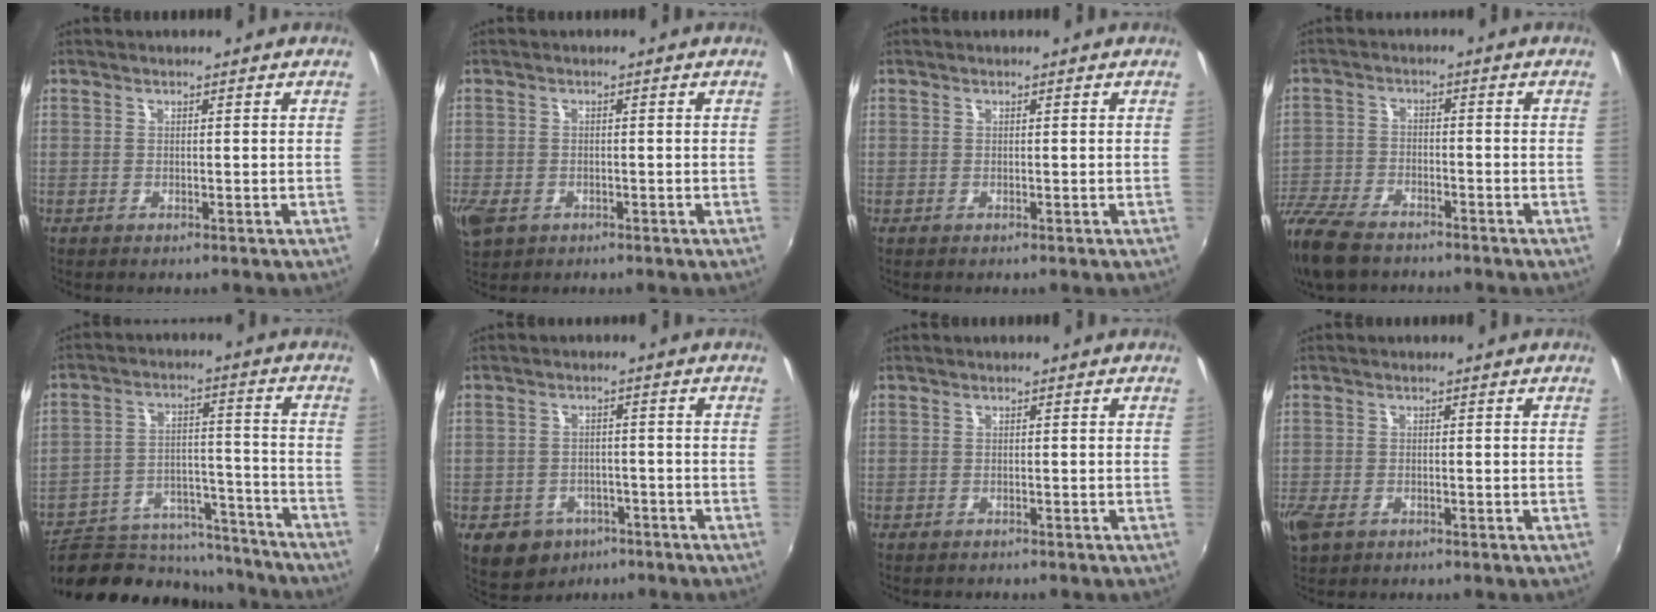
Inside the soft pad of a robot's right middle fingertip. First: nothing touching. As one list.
[{"total": 6.1, "force": [-2.6, 4.2, 3.5], "torque": [-0.083, -0.018, -0.046]}, {"total": 0.0}, {"total": 13.3, "force": [-10.2, 5.9, 6.2], "torque": [-0.168, -0.025, -0.200]}, {"total": 20.4, "force": [-17.6, 8.2, 6.1], "torque": [-0.126, 0.034, -0.237]}, {"total": 9.7, "force": [-5.4, 7.3, 3.3], "torque": [-0.088, 0.003, -0.068]}, {"total": 0.9, "force": [-0.8, 0.3, 0.1], "torque": [-0.006, -0.002, -0.012]}, {"total": 4.7, "force": [-2.4, 3.0, 2.8], "torque": [-0.068, -0.014, -0.044]}]